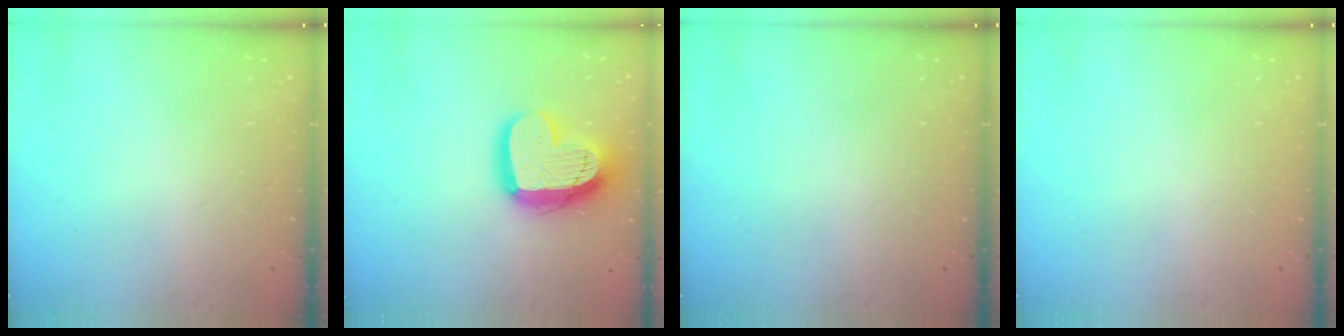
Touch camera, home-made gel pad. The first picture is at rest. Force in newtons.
{"total": 17.4, "press": 17.4, "slide": 1.4}
{"total": 0.0}
{"total": 0.0}